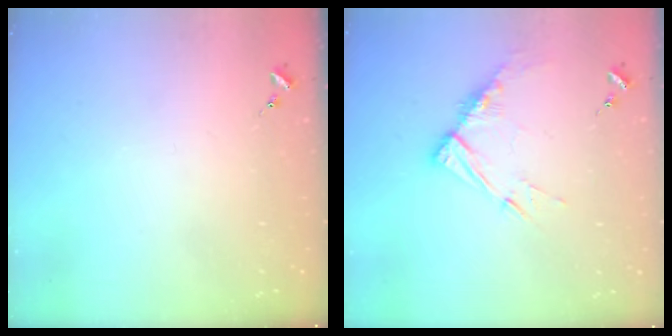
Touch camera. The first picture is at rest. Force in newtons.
{"total": 10.5, "press": 10.4, "slide": 1.0}